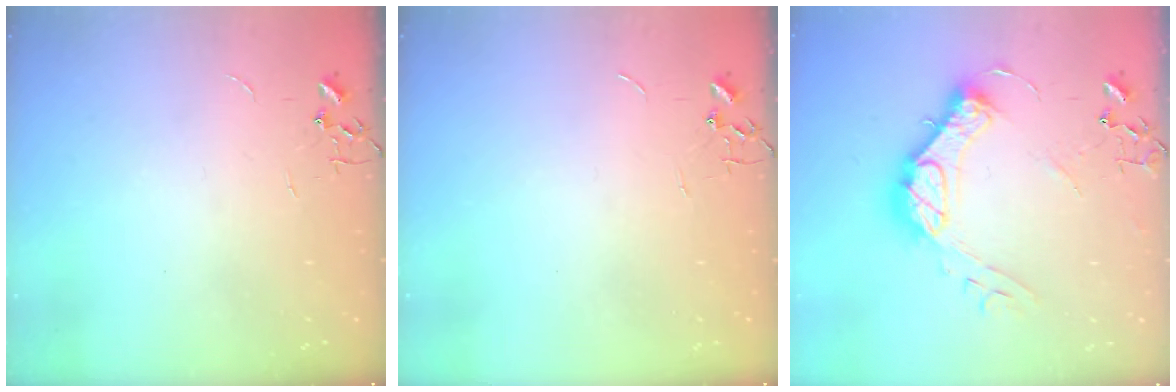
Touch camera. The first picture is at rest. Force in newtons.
{"total": 0.0}
{"total": 16.6, "press": 16.5, "slide": 1.9}